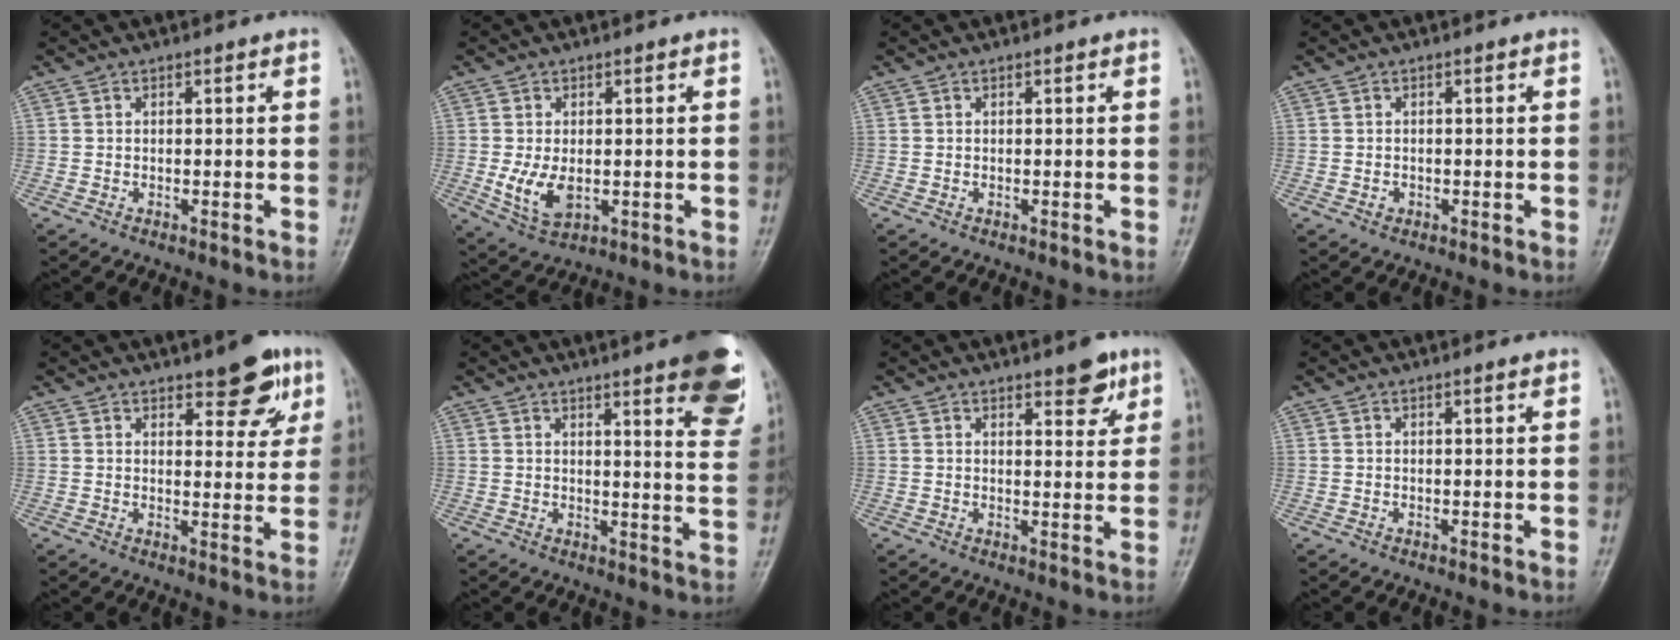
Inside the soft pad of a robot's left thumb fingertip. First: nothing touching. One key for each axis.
{"total": 6.4, "fx": -0.7, "fy": 3.9, "fz": 5.0, "tx": -0.093, "ty": -0.013, "tz": -0.003}
{"total": 0.0}
{"total": 0.9, "fx": -0.3, "fy": 0.8, "fz": 0.3, "tx": -0.002, "ty": 0.002, "tz": -0.004}
{"total": 8.4, "fx": 5.1, "fy": 3.5, "fz": 5.7, "tx": -0.041, "ty": -0.025, "tz": 0.065}
{"total": 15.5, "fx": 9.3, "fy": 3.1, "fz": 12.0, "tx": -0.120, "ty": -0.046, "tz": 0.103}
{"total": 5.4, "fx": 3.4, "fy": 2.0, "fz": 3.6, "tx": -0.029, "ty": -0.020, "tz": 0.043}
{"total": 0.8, "fx": 0.5, "fy": 0.0, "fz": 0.6, "tx": -0.009, "ty": -0.002, "tz": 0.008}